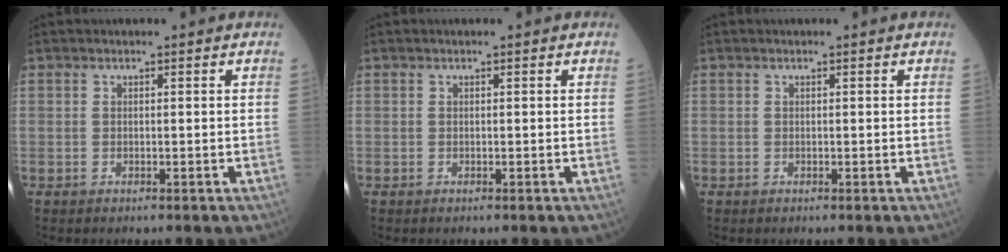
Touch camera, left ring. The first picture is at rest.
{"total": 0.0}
{"total": 0.0}